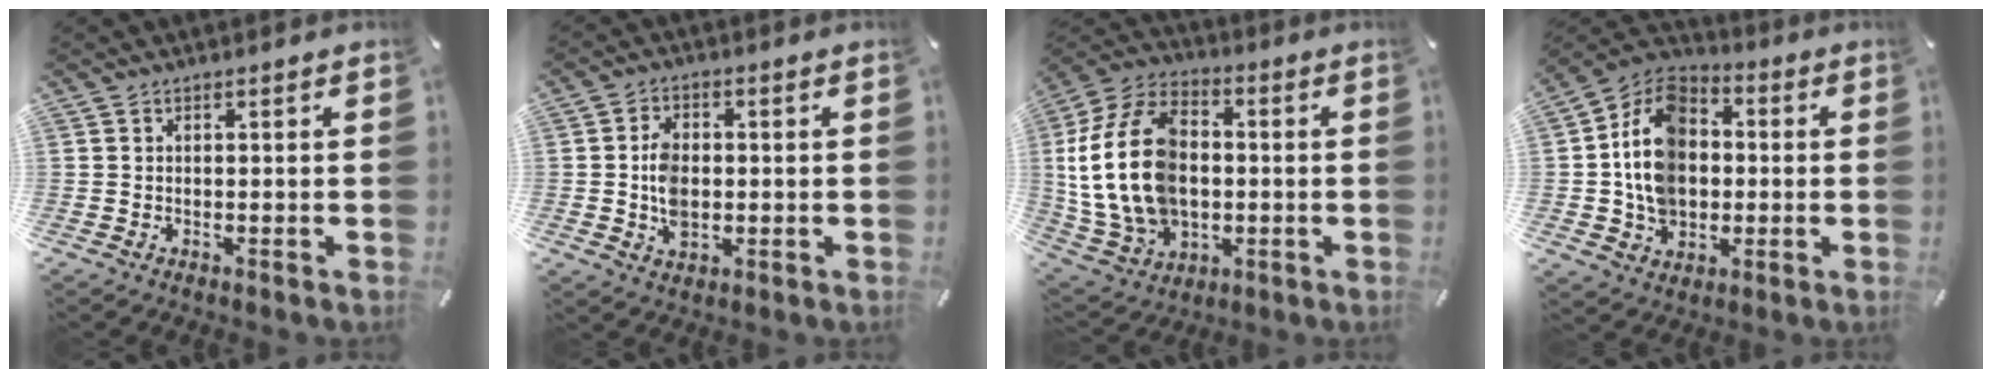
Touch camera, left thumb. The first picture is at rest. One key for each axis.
{"total": 6.9, "fx": -0.6, "fy": 5.0, "fz": 4.7, "tx": -0.092, "ty": 0.000, "tz": -0.014}
{"total": 20.4, "fx": -0.2, "fy": 15.1, "fz": 13.6, "tx": -0.317, "ty": 0.002, "tz": -0.007}
{"total": 14.1, "fx": -1.2, "fy": 11.5, "fz": 8.1, "tx": -0.177, "ty": 0.015, "tz": -0.023}